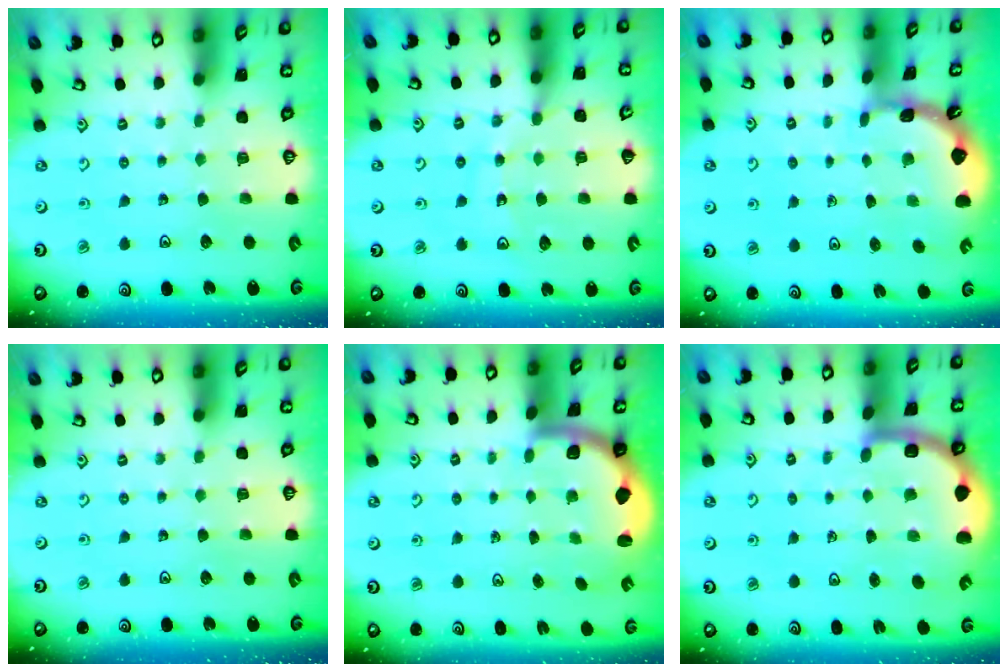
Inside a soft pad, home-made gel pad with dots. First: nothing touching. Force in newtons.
{"total": 12.8, "press": 12.6, "slide": 2.4}
{"total": 1.6, "press": 1.6, "slide": 0.1}
{"total": 0.0}
{"total": 3.3, "press": 3.1, "slide": 1.2}
{"total": 6.1, "press": 5.9, "slide": 1.5}